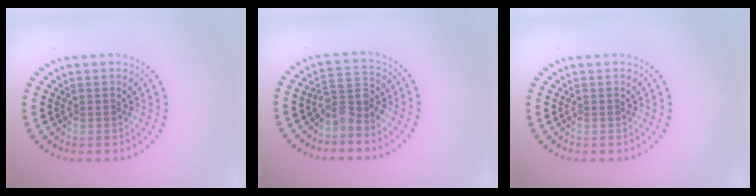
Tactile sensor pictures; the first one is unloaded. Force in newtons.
{"total": 2.8, "press": 2.4, "slide": 1.6}
{"total": 0.0}